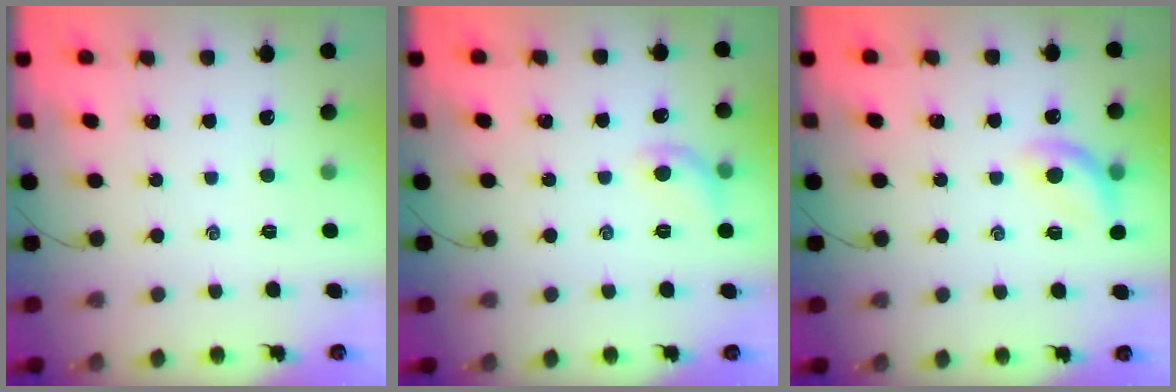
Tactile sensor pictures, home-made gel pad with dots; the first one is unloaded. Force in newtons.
{"total": 7.0, "press": 6.9, "slide": 1.3}
{"total": 11.0, "press": 10.8, "slide": 2.3}